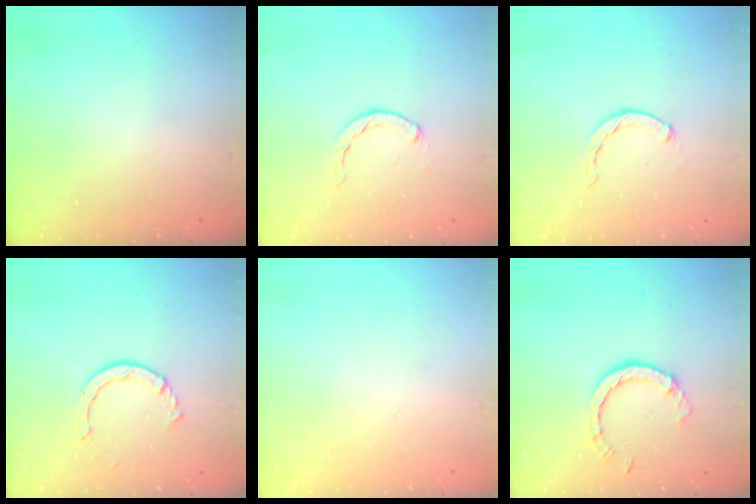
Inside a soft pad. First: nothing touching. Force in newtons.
{"total": 1.1, "press": 1.1, "slide": 0.2}
{"total": 1.1, "press": 1.1, "slide": 0.2}
{"total": 3.2, "press": 3.2, "slide": 0.3}
{"total": 0.0}
{"total": 4.8, "press": 4.8, "slide": 0.4}